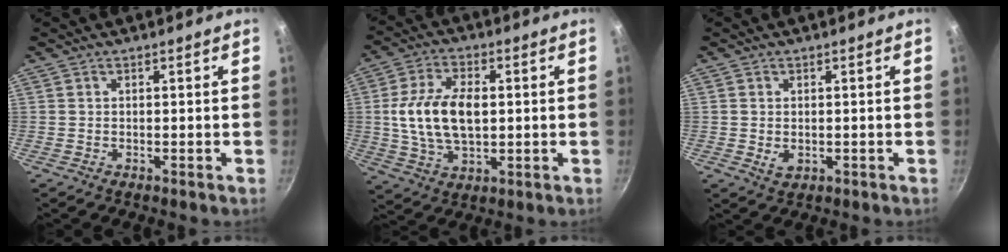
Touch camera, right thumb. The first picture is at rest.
{"total": 13.3, "force": [0.8, 7.7, 10.8], "torque": [-0.193, 0.008, 0.013]}
{"total": 2.5, "force": [0.0, 1.8, 1.7], "torque": [-0.028, -0.006, 0.004]}